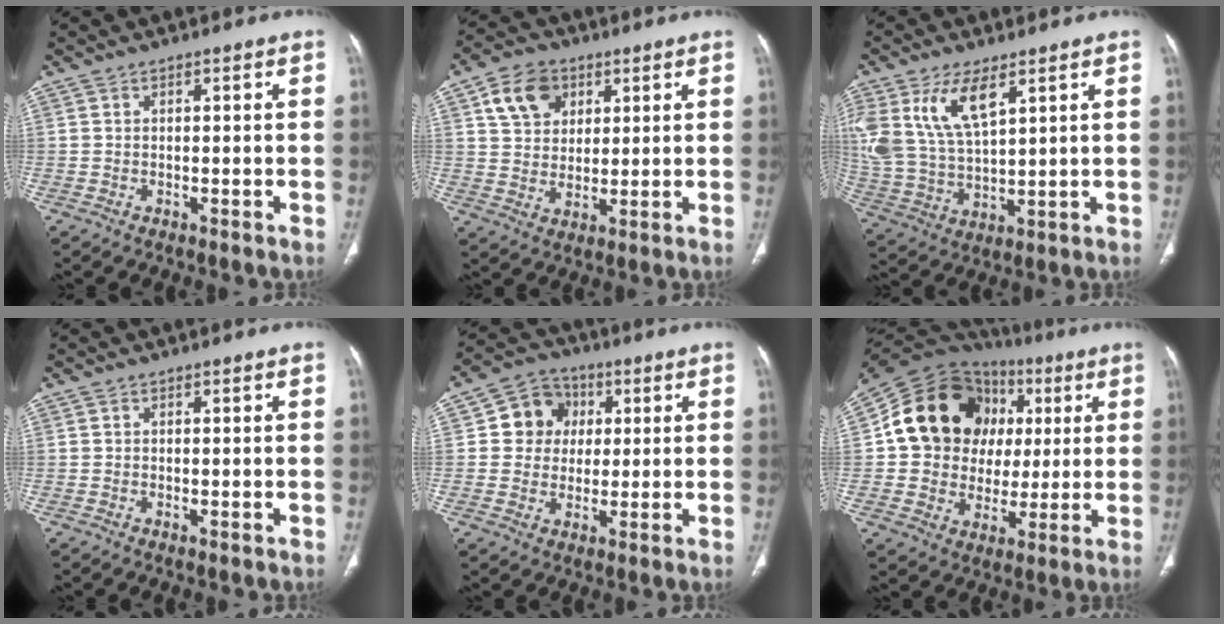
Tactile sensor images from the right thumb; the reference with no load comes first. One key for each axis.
{"total": 9.9, "fx": 4.3, "fy": 7.4, "fz": 4.8, "tx": -0.060, "ty": -0.010, "tz": 0.079}
{"total": 14.5, "fx": 6.9, "fy": 6.7, "fz": 10.9, "tx": -0.223, "ty": -0.019, "tz": 0.147}
{"total": 0.6, "fx": -0.2, "fy": 0.2, "fz": 0.5, "tx": -0.014, "ty": -0.004, "tz": -0.002}
{"total": 9.2, "fx": 1.8, "fy": 8.4, "fz": 3.3, "tx": -0.012, "ty": 0.003, "tz": 0.022}
{"total": 21.4, "fx": 4.4, "fy": 18.0, "fz": 10.8, "tx": -0.135, "ty": 0.034, "tz": 0.084}